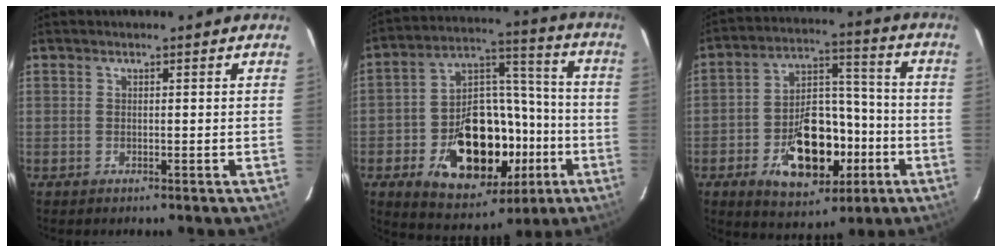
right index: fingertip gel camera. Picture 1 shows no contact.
{"total": 23.0, "force": [-8.1, 14.5, 15.9], "torque": [-0.302, 0.030, -0.103]}
{"total": 16.8, "force": [-6.4, 10.0, 11.9], "torque": [-0.216, 0.026, -0.082]}